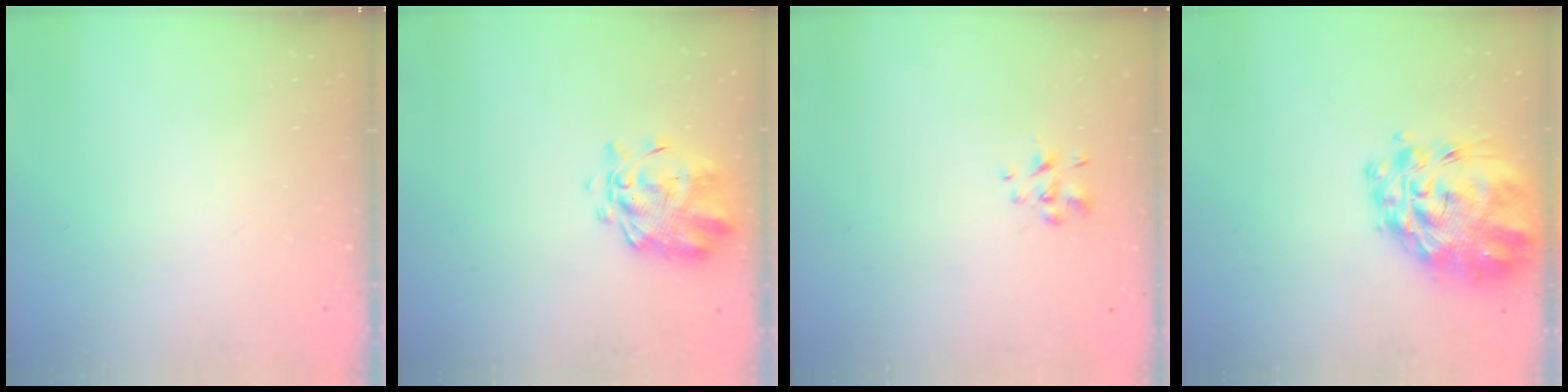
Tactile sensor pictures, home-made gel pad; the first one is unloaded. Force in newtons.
{"total": 3.6, "press": 3.4, "slide": 1.3}
{"total": 1.6, "press": 1.4, "slide": 0.7}
{"total": 12.6, "press": 11.7, "slide": 4.7}